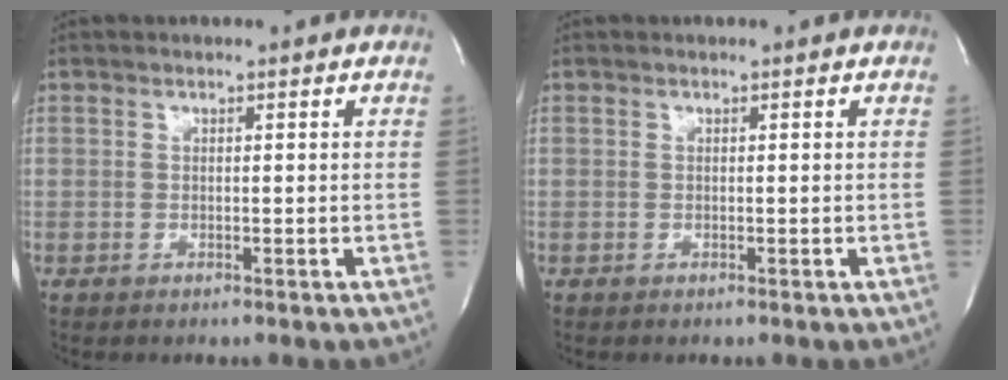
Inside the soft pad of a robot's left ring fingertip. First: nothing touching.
{"total": 0.0}